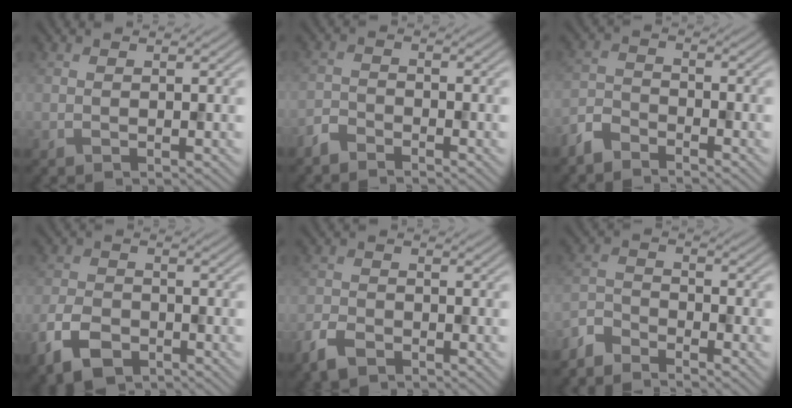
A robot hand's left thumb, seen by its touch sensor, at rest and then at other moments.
{"total": 2.6, "force": [-2.4, 0.8, 0.7], "torque": [-0.015, -0.004, -0.060]}
{"total": 4.0, "force": [-3.5, 1.3, 1.4], "torque": [-0.032, -0.006, -0.087]}
{"total": 5.9, "force": [-3.5, 3.5, 3.2], "torque": [-0.073, -0.006, -0.075]}
{"total": 3.6, "force": [-2.6, 1.8, 1.7], "torque": [-0.039, -0.008, -0.061]}
{"total": 4.3, "force": [-4.0, 1.3, 1.2], "torque": [-0.030, -0.008, -0.097]}